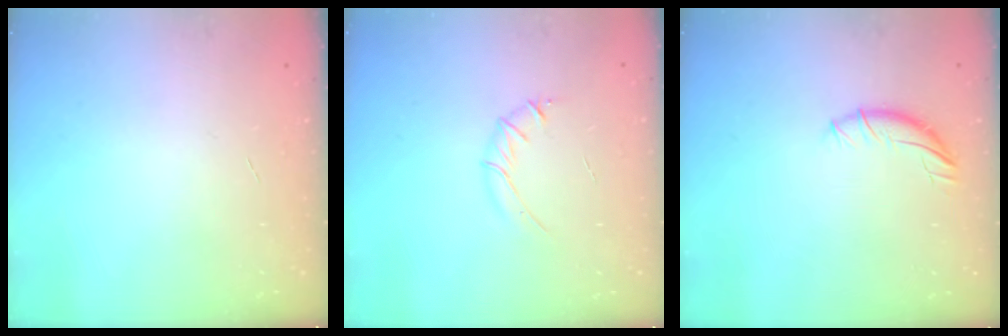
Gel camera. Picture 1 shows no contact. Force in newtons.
{"total": 3.7, "press": 3.5, "slide": 1.0}
{"total": 6.6, "press": 6.6, "slide": 0.5}